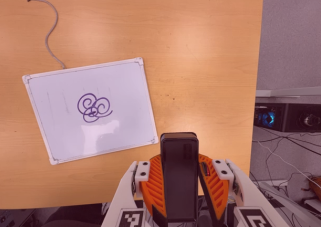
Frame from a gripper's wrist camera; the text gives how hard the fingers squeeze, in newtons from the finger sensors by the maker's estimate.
{"total": 6.6, "left": 5.4, "right": 7.8}